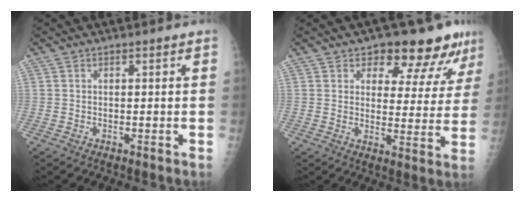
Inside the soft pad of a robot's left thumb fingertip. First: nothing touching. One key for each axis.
{"total": 11.8, "fx": 8.6, "fy": 5.8, "fz": 5.6, "tx": -0.020, "ty": -0.049, "tz": 0.107}